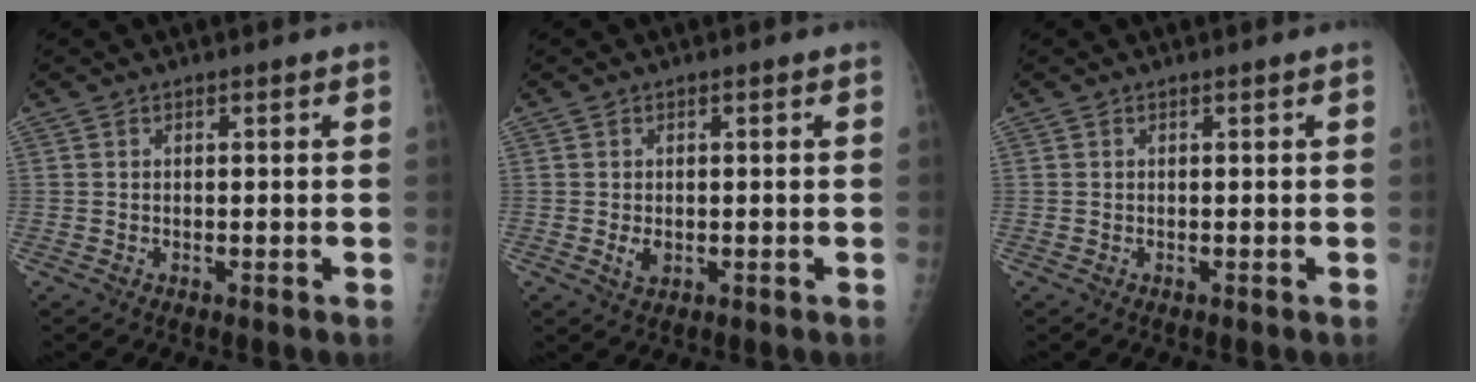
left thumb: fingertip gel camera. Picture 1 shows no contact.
{"total": 2.5, "force": [-0.3, 1.7, 1.7], "torque": [-0.025, -0.003, -0.001]}
{"total": 0.0}